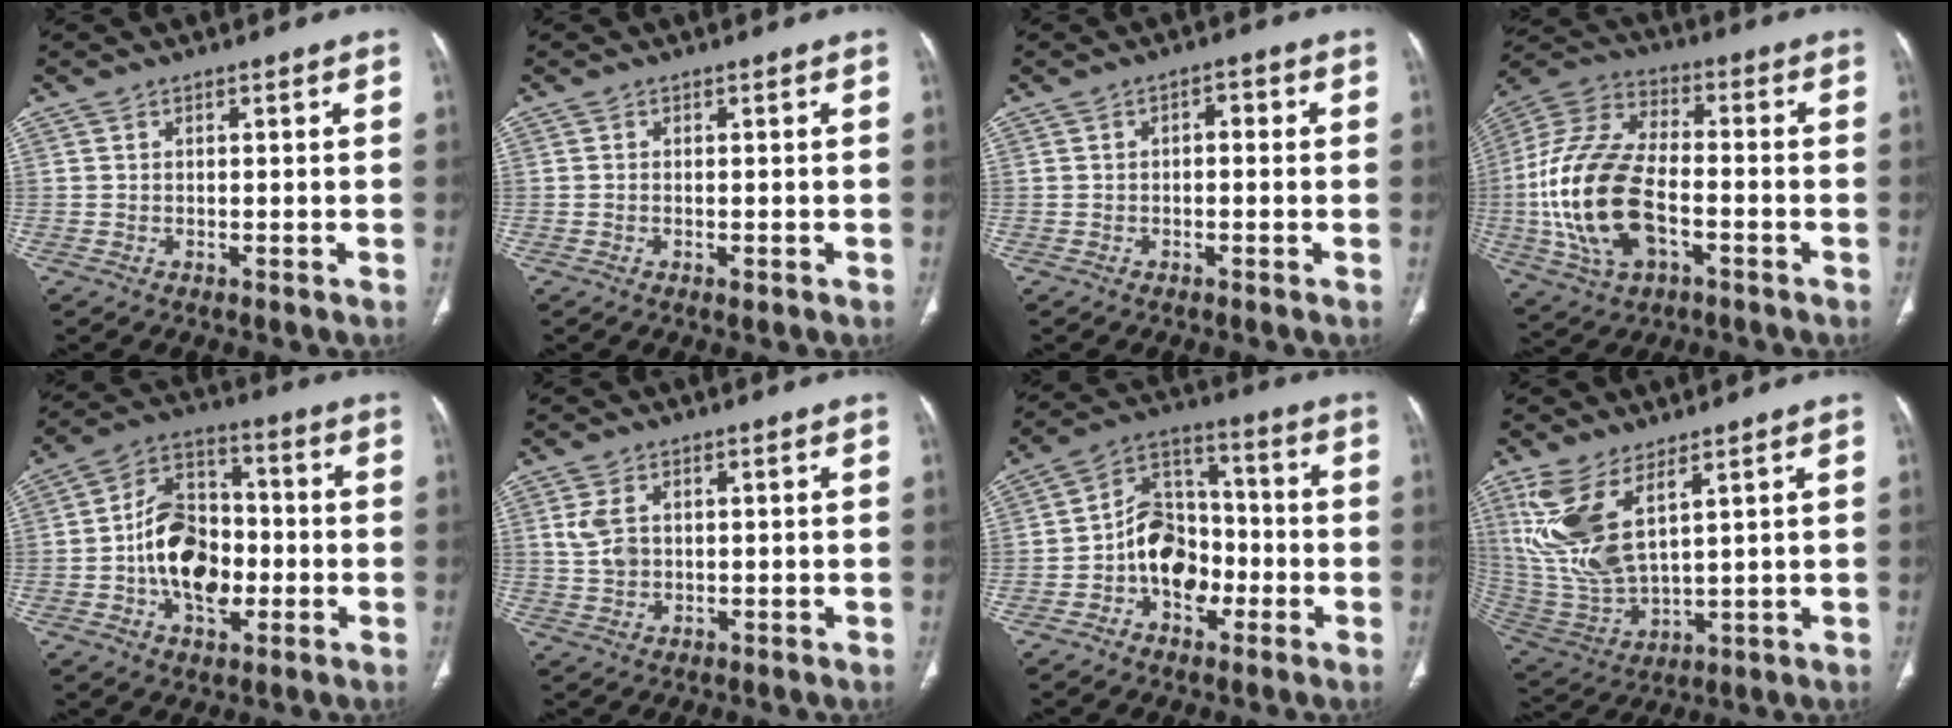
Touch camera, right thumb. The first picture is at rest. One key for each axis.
{"total": 0.9, "fx": -0.4, "fy": 0.4, "fz": 0.7, "tx": -0.014, "ty": -0.002, "tz": -0.003}
{"total": 2.2, "fx": 0.1, "fy": 1.2, "fz": 1.8, "tx": -0.022, "ty": 0.011, "tz": -0.004}
{"total": 21.1, "fx": -4.3, "fy": 11.8, "fz": 16.9, "tx": -0.355, "ty": 0.019, "tz": -0.077}
{"total": 15.0, "fx": -2.5, "fy": 10.0, "fz": 11.0, "tx": -0.156, "ty": 0.031, "tz": -0.046}
{"total": 4.3, "fx": 1.0, "fy": 2.8, "fz": 3.0, "tx": -0.066, "ty": 0.001, "tz": 0.026}
{"total": 12.1, "fx": -3.4, "fy": 8.8, "fz": 7.5, "tx": -0.090, "ty": 0.047, "tz": -0.066}
{"total": 14.0, "fx": 6.5, "fy": 5.9, "fz": 10.9, "tx": -0.239, "ty": -0.029, "tz": 0.150}